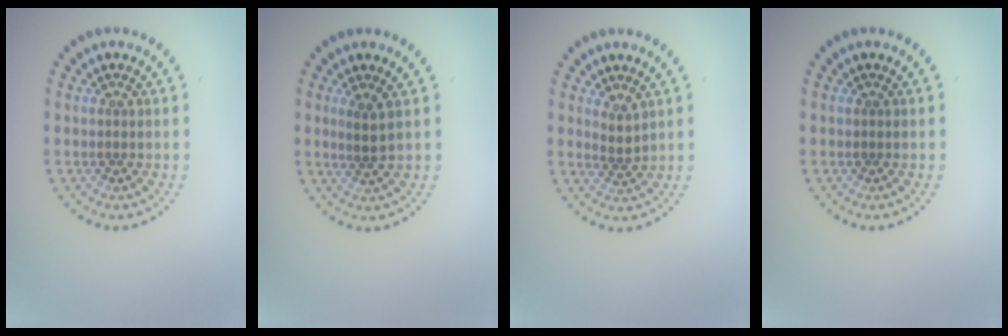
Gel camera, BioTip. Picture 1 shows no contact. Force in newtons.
{"total": 1.6, "press": 1.3, "slide": 0.9}
{"total": 1.4, "press": 1.0, "slide": 1.0}
{"total": 0.0}